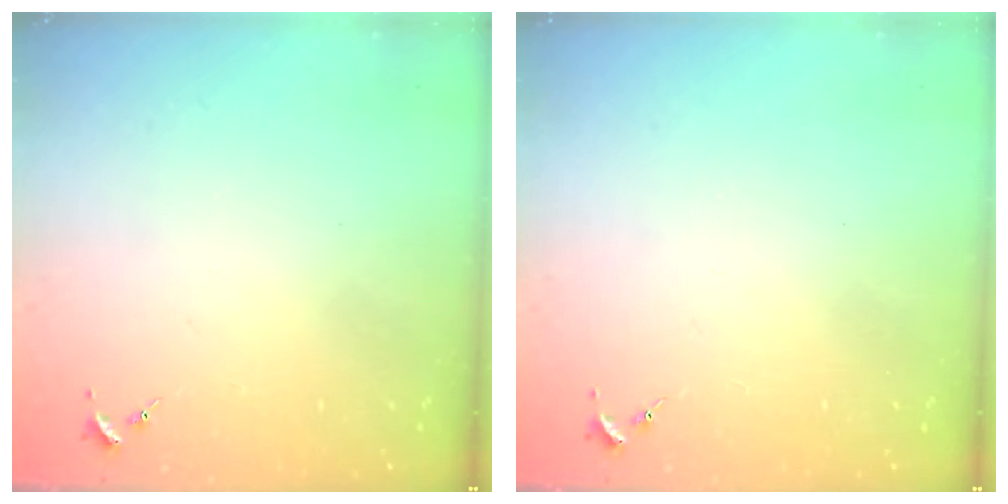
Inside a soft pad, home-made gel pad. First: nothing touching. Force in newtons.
{"total": 0.0}